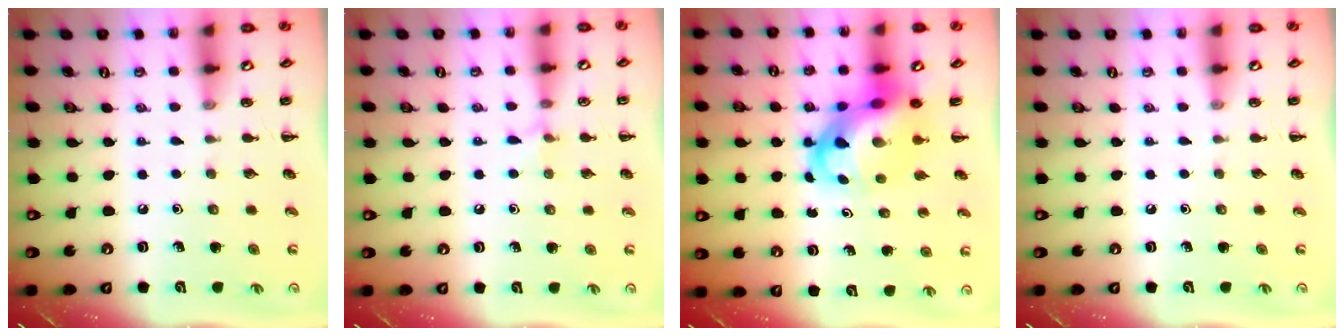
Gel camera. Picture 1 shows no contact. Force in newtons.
{"total": 5.1, "press": 4.8, "slide": 1.7}
{"total": 10.7, "press": 10.2, "slide": 3.0}
{"total": 0.0}